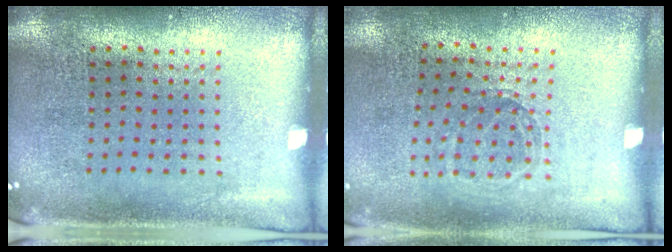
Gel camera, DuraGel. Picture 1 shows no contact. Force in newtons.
{"total": 0.9, "press": 0.8, "slide": 0.5}